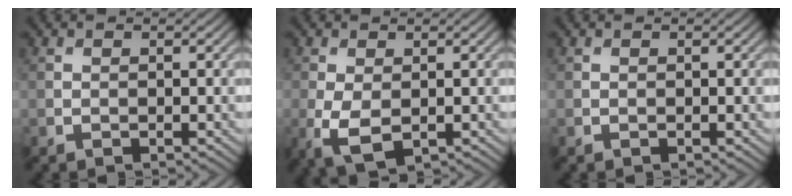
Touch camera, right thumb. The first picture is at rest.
{"total": 4.8, "force": [-1.1, 2.7, 3.8], "torque": [-0.105, -0.016, -0.016]}
{"total": 0.0}